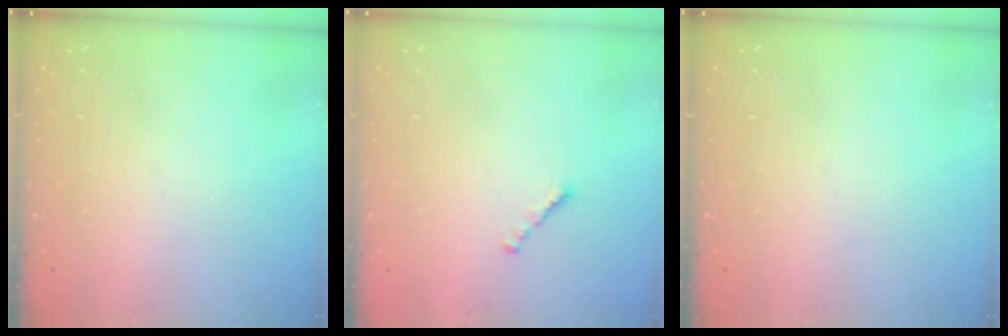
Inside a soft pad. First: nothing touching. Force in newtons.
{"total": 1.3, "press": 1.2, "slide": 0.5}
{"total": 0.0}